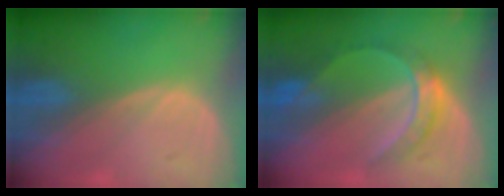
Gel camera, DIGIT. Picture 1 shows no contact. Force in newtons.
{"total": 5.6, "press": 5.5, "slide": 1.0}